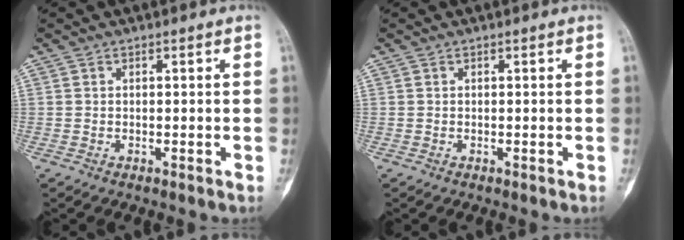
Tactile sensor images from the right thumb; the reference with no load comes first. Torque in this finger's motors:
{"motor_torque": [0.00, 0.00, 0.03, 0.03, 0.01]}